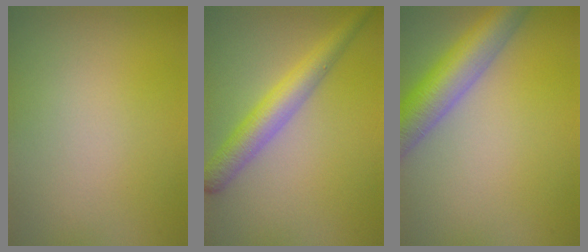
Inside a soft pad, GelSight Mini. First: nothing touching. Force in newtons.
{"total": 4.0, "press": 4.0, "slide": 0.1}
{"total": 6.5, "press": 6.5, "slide": 0.5}